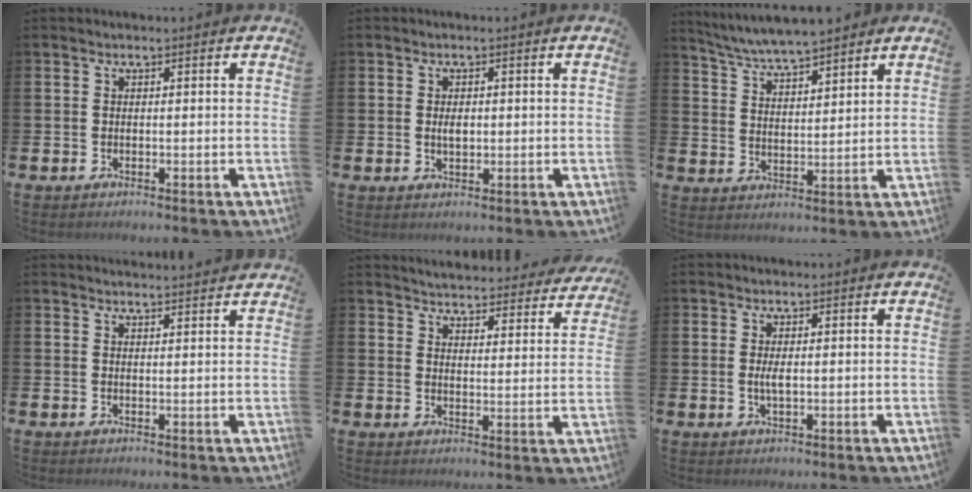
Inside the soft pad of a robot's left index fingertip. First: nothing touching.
{"total": 1.7, "force": [0.2, 0.9, 1.4], "torque": [-0.020, 0.004, 0.001]}
{"total": 5.8, "force": [5.7, 0.3, 1.1], "torque": [-0.048, -0.030, 0.104]}
{"total": 1.9, "force": [1.9, 0.0, -0.1], "torque": [0.008, -0.013, 0.033]}
{"total": 4.5, "force": [4.5, 0.6, 0.2], "torque": [-0.022, -0.037, 0.077]}
{"total": 1.9, "force": [0.1, 0.6, 1.8], "torque": [-0.034, 0.002, -0.001]}